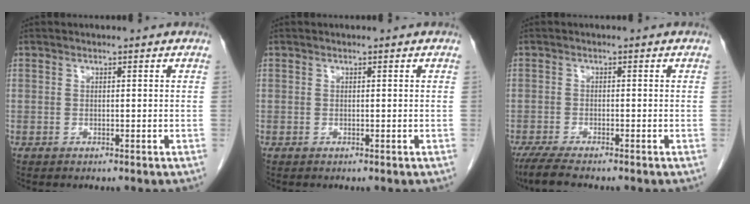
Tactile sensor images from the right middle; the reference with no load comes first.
{"total": 0.0}
{"total": 4.9, "force": [-4.0, 0.3, 2.8], "torque": [-0.056, -0.015, -0.068]}